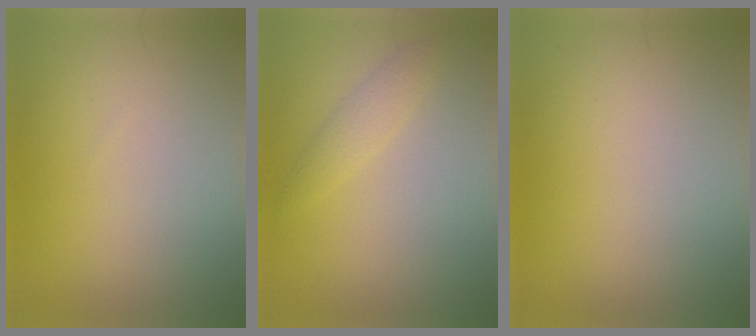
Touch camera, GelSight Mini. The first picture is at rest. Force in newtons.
{"total": 1.8, "press": 1.8, "slide": 0.1}
{"total": 0.0}